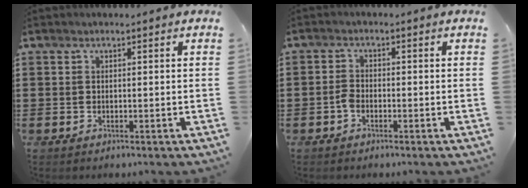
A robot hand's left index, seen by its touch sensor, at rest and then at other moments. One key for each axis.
{"total": 2.0, "fx": -0.9, "fy": 1.0, "fz": 1.4, "tx": -0.037, "ty": 0.002, "tz": -0.021}